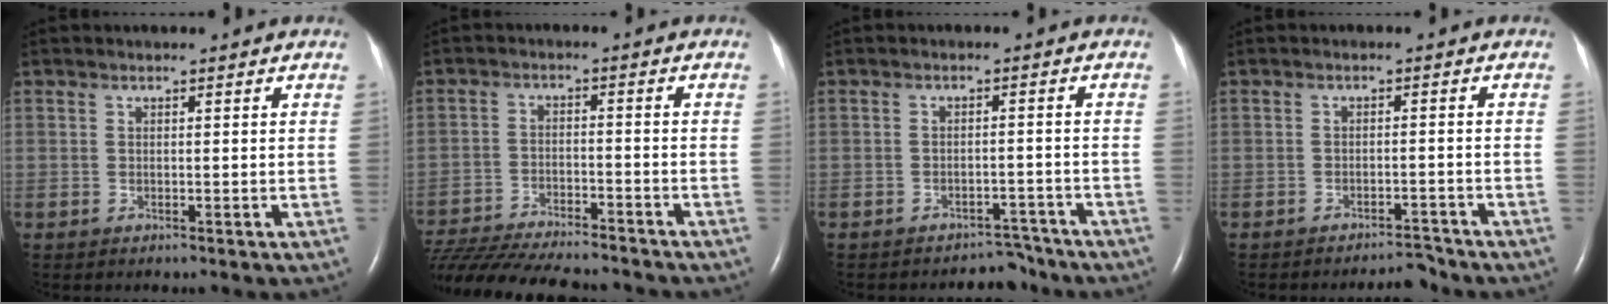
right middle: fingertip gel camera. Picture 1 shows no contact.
{"total": 19.9, "force": [-17.8, 3.1, 8.4], "torque": [-0.189, -0.040, -0.268]}
{"total": 4.0, "force": [-3.7, 1.4, -0.4], "torque": [0.007, 0.012, -0.051]}
{"total": 2.8, "force": [-2.8, 0.1, 0.2], "torque": [0.000, -0.008, -0.041]}